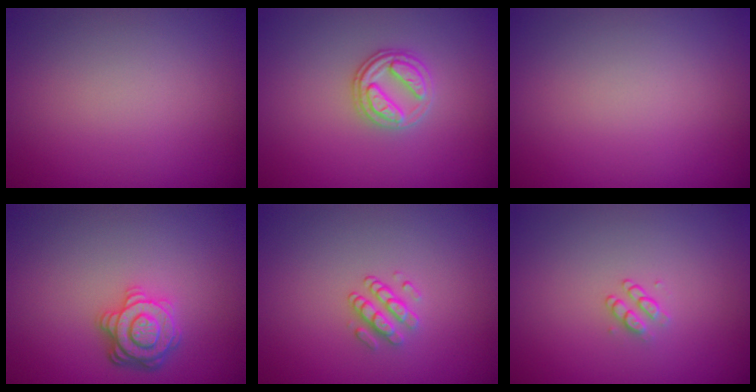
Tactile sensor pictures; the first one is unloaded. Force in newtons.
{"total": 2.7, "press": 2.6, "slide": 0.8}
{"total": 0.0}
{"total": 3.6, "press": 3.3, "slide": 1.5}
{"total": 1.8, "press": 1.3, "slide": 1.2}
{"total": 1.1, "press": 0.8, "slide": 0.7}